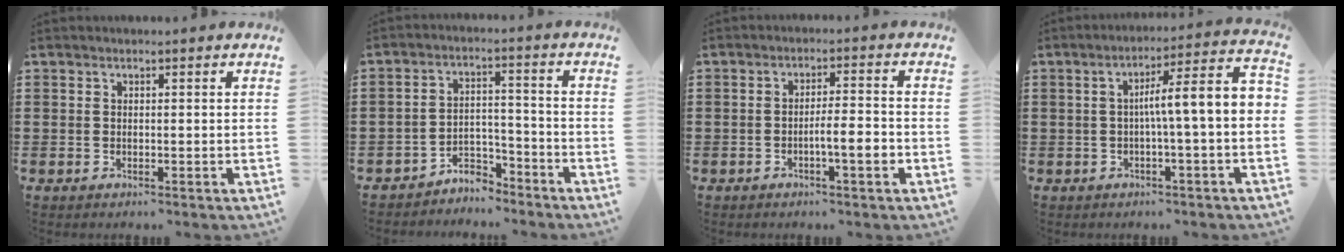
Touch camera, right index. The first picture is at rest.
{"total": 4.6, "force": [-4.4, 1.4, 0.5], "torque": [-0.013, 0.011, -0.090]}
{"total": 4.6, "force": [-1.6, 0.7, 4.2], "torque": [-0.072, 0.002, -0.029]}
{"total": 6.5, "force": [-0.6, 0.1, 6.4], "torque": [-0.112, -0.016, -0.020]}